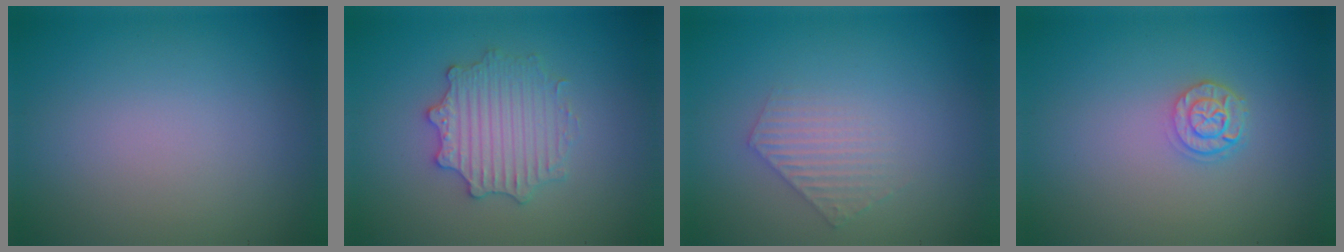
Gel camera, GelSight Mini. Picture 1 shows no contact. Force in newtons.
{"total": 3.3, "press": 3.3, "slide": 0.6}
{"total": 1.9, "press": 1.9, "slide": 0.3}
{"total": 2.2, "press": 1.8, "slide": 1.2}